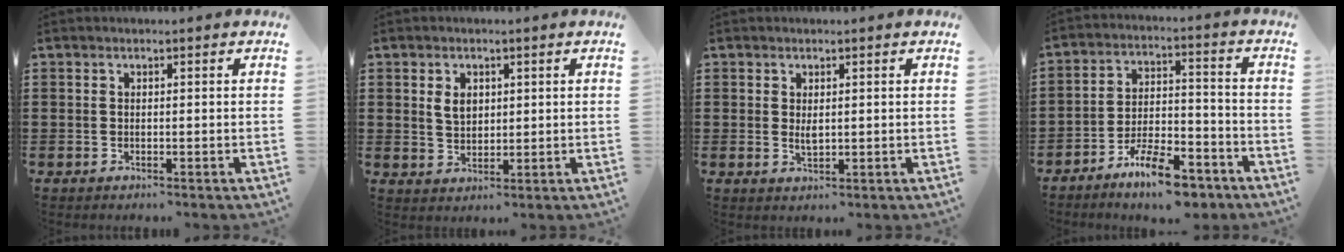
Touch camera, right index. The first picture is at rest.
{"total": 3.3, "force": [1.0, 2.3, 2.2], "torque": [-0.049, 0.008, 0.017]}
{"total": 1.7, "force": [0.4, 0.8, 1.4], "torque": [-0.029, 0.004, 0.007]}
{"total": 9.3, "force": [-7.4, 2.3, 5.0], "torque": [-0.089, 0.020, -0.135]}